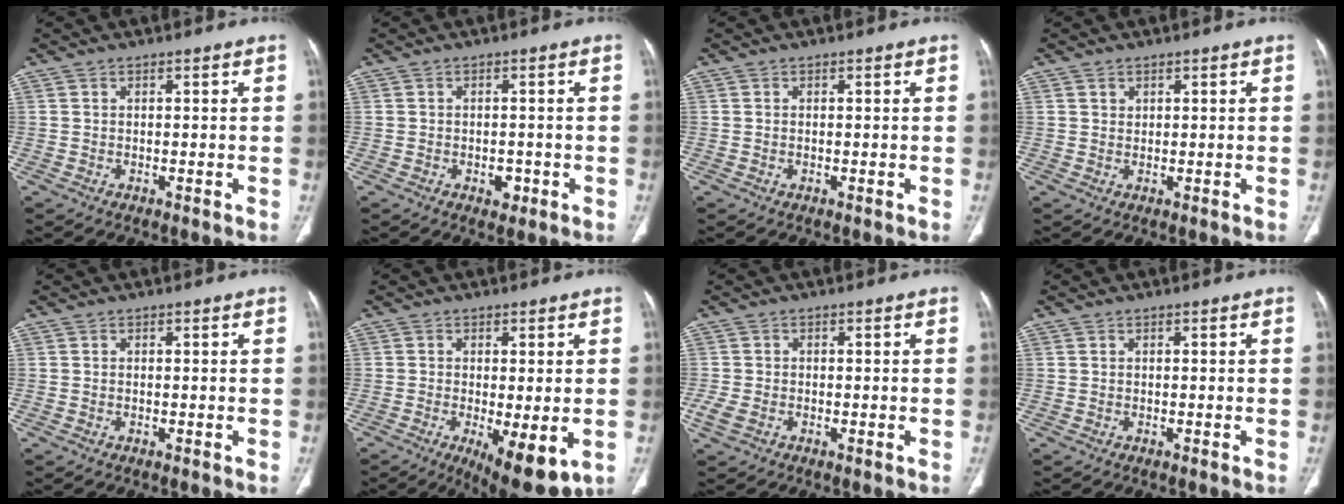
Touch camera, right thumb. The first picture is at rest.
{"total": 2.5, "force": [-1.0, 1.7, 1.5], "torque": [-0.011, 0.003, -0.008]}
{"total": 0.0}
{"total": 1.0, "force": [0.6, 0.7, 0.1], "torque": [0.008, -0.003, 0.010]}
{"total": 0.0}
{"total": 10.2, "force": [-3.1, 3.4, 9.2], "torque": [-0.135, -0.023, -0.039]}
{"total": 2.9, "force": [-1.0, 1.9, 2.0], "torque": [-0.056, 0.003, -0.017]}
{"total": 0.0}